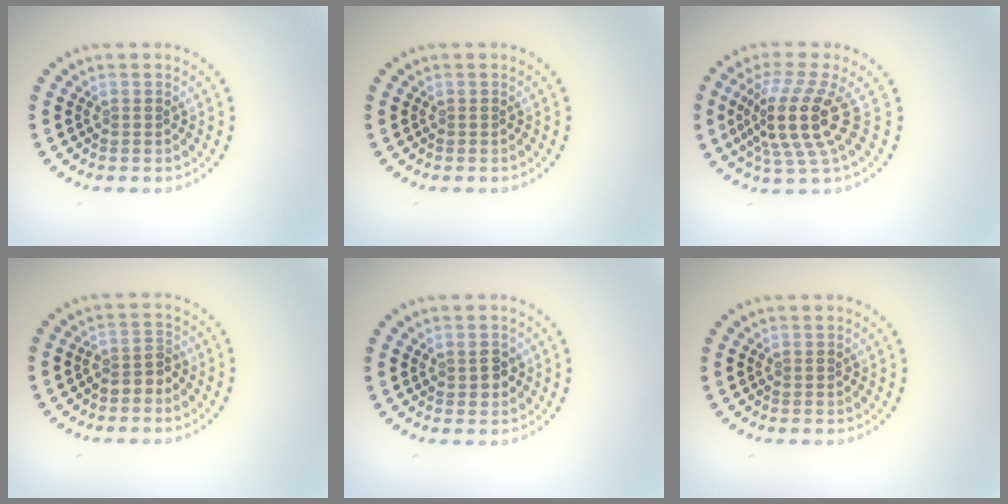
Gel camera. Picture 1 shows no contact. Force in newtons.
{"total": 0.0}
{"total": 5.2, "press": 3.8, "slide": 3.7}
{"total": 1.6, "press": 1.3, "slide": 1.0}
{"total": 1.5, "press": 1.5, "slide": 0.3}
{"total": 0.0}